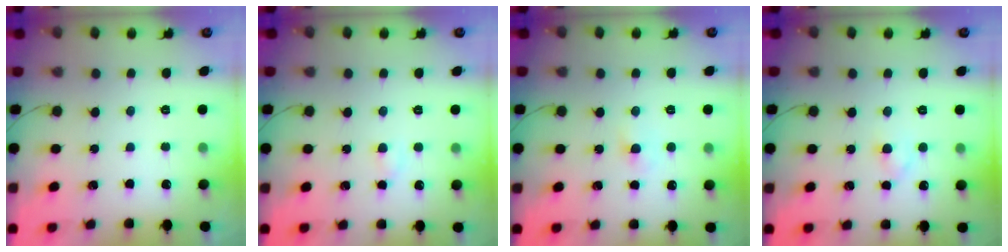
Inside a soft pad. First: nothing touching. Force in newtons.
{"total": 2.6, "press": 2.4, "slide": 0.8}
{"total": 2.3, "press": 2.1, "slide": 0.9}
{"total": 2.2, "press": 2.1, "slide": 0.8}